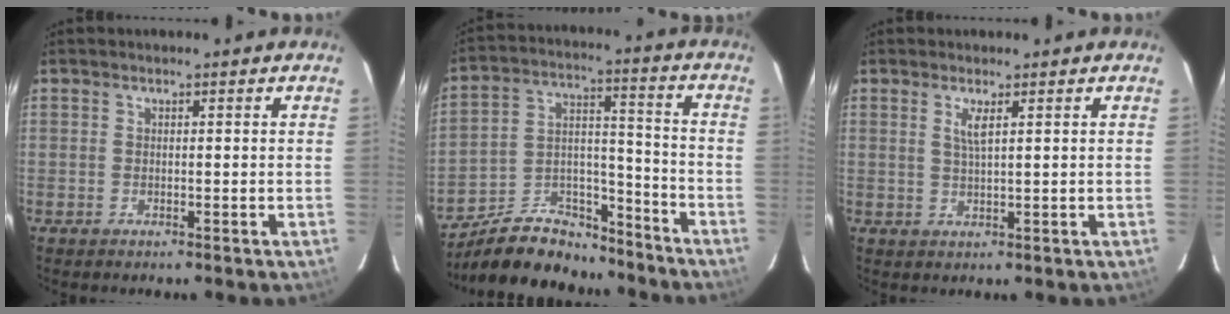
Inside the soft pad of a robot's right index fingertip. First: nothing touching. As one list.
[{"total": 16.1, "force": [-12.9, 7.4, 6.1], "torque": [-0.124, 0.047, -0.200]}, {"total": 2.3, "force": [1.1, 0.1, 2.0], "torque": [-0.039, -0.003, 0.020]}]